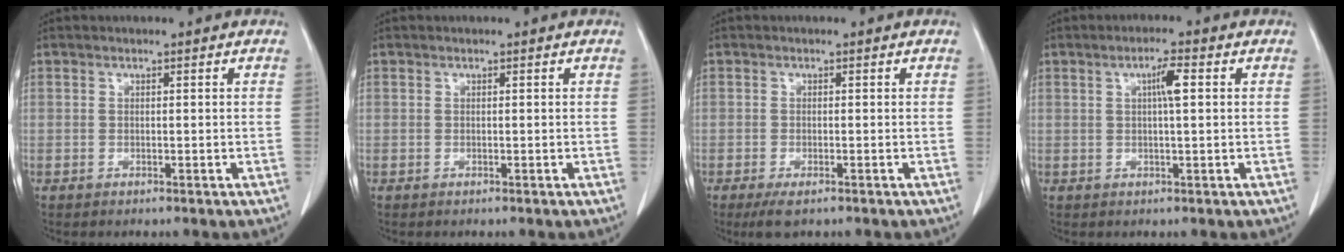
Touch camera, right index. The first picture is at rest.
{"total": 0.0}
{"total": 2.9, "force": [-1.9, 0.8, 2.1], "torque": [-0.040, -0.007, -0.028]}
{"total": 3.3, "force": [0.8, 0.2, 3.2], "torque": [-0.056, 0.004, 0.013]}